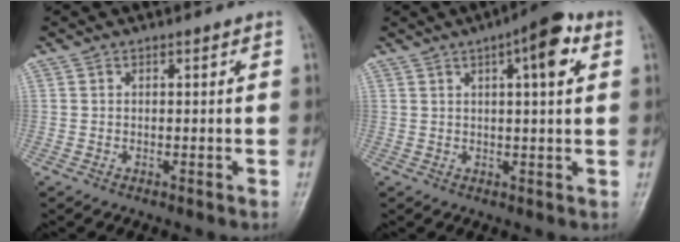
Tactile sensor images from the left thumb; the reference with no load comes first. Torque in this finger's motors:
{"motor_torque": [0.19, 0.25, 0.29, 0.10, 0.06]}